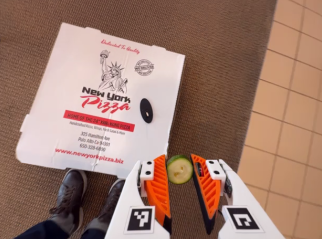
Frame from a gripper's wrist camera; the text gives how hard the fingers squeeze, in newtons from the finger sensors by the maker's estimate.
{"total": 7.9, "left": 7.6, "right": 8.1}